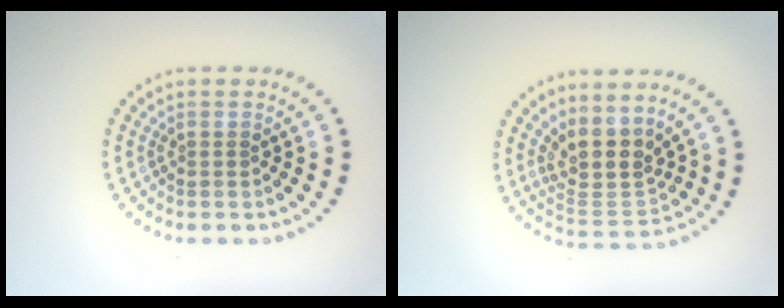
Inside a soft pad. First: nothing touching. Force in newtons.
{"total": 4.1, "press": 3.2, "slide": 2.5}